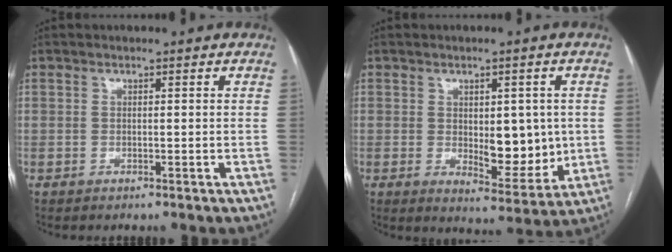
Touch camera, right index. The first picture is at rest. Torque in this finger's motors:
{"motor_torque": [0.32, 0.28, 0.11, 0.03]}